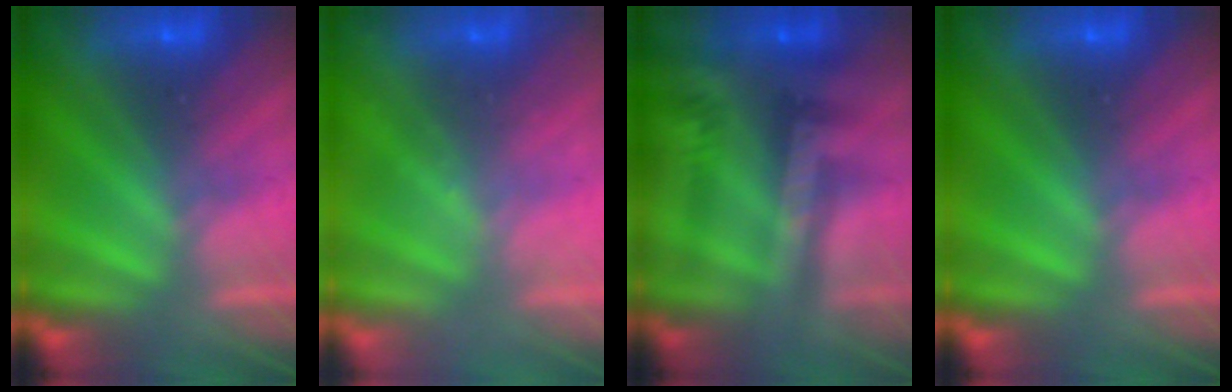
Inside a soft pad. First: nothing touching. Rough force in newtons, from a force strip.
{"total": 2.4}
{"total": 2.4}
{"total": 0.0}